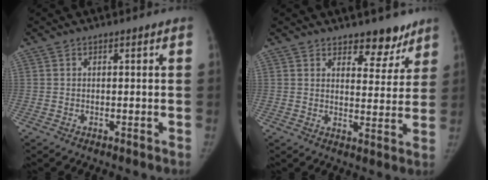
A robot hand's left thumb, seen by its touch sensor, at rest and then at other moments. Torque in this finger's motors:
{"motor_torque": [0.05, -0.02, 0.23, 0.08, 0.00]}